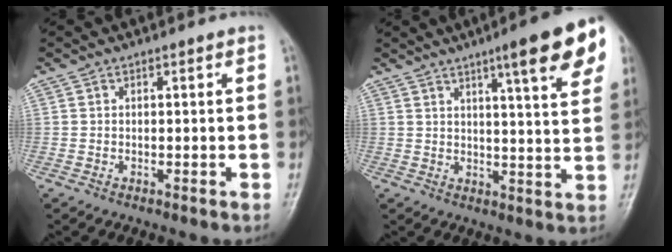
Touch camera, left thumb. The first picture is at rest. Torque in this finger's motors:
{"motor_torque": [0.78, 0.74, 1.78, -0.98, 0.29]}